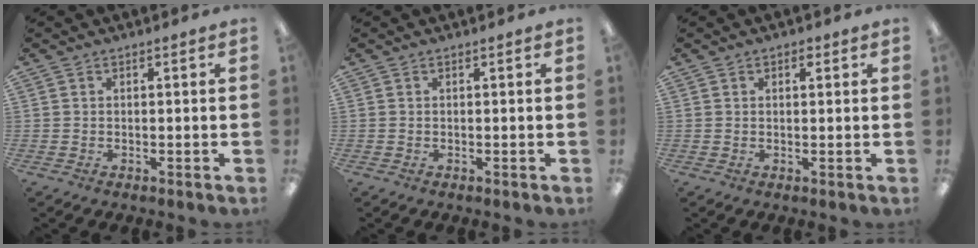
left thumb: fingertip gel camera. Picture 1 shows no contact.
{"total": 0.0}
{"total": 1.5, "force": [0.8, 1.0, 0.8], "torque": [-0.010, 0.000, 0.013]}